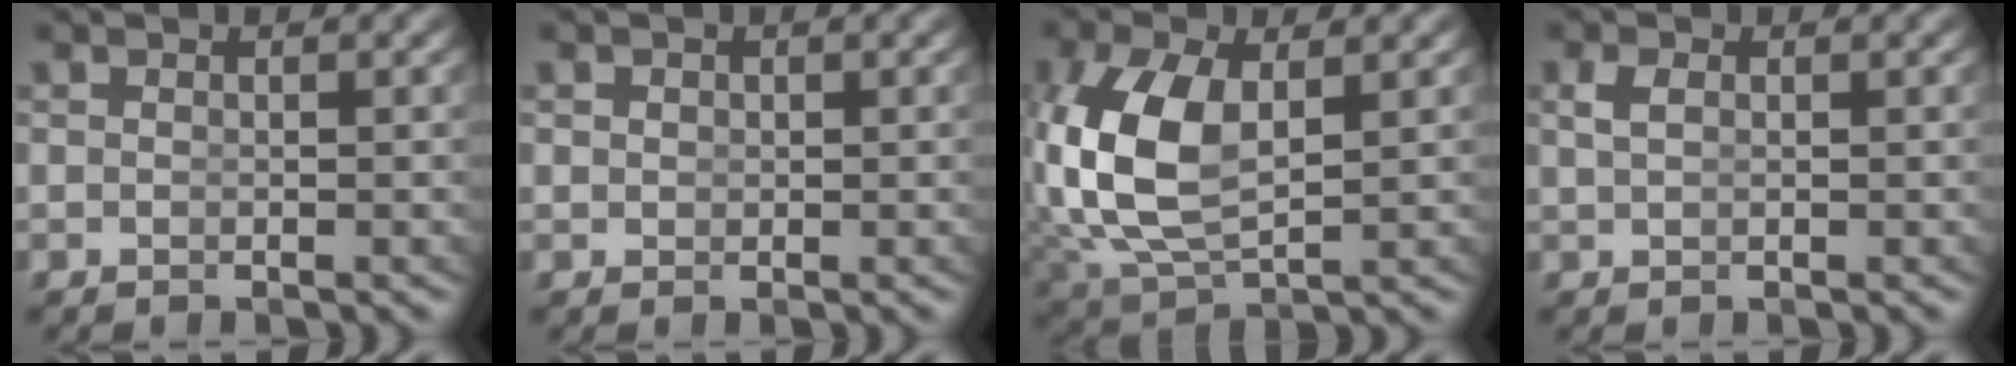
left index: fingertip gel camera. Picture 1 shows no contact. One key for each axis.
{"total": 0.7, "fx": 0.2, "fy": 0.6, "fz": 0.2, "tx": -0.009, "ty": -0.012, "tz": 0.011}
{"total": 7.8, "fx": 0.6, "fy": 5.0, "fz": 6.0, "tx": -0.167, "ty": -0.032, "tz": 0.038}
{"total": 0.6, "fx": 0.2, "fy": 0.1, "fz": 0.6, "tx": -0.012, "ty": -0.005, "tz": 0.012}